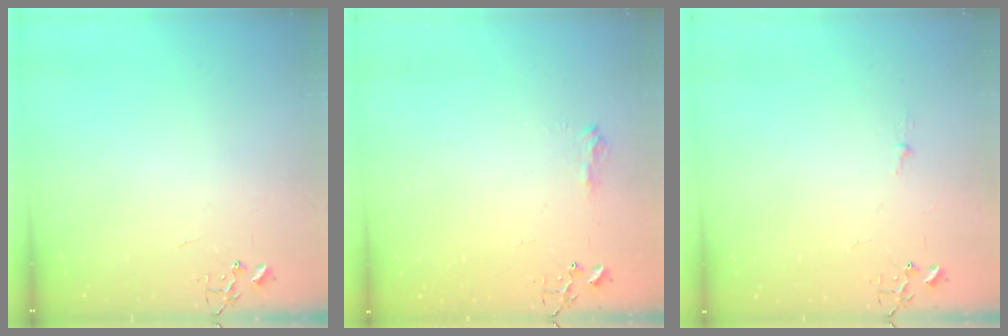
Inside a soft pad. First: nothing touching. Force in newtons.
{"total": 8.4, "press": 8.4, "slide": 0.8}
{"total": 3.1, "press": 3.1, "slide": 0.4}